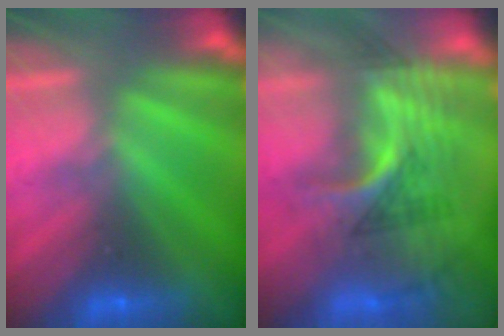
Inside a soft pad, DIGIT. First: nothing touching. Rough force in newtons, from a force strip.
{"total": 2.8}